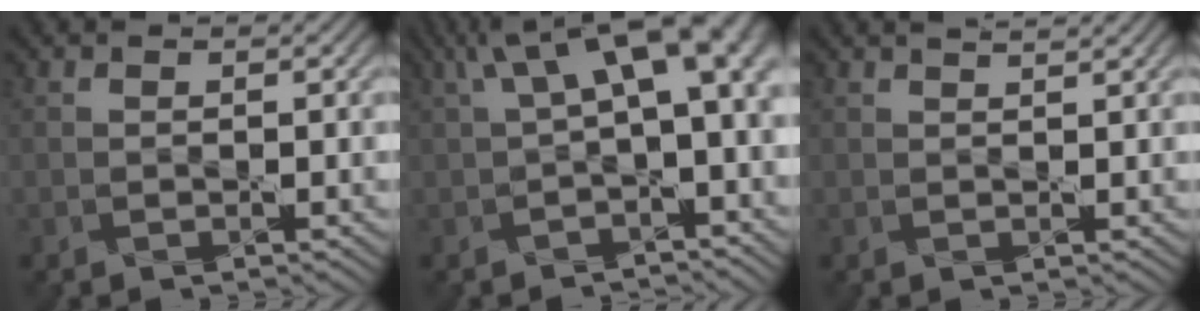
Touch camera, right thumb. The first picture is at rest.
{"total": 10.1, "force": [2.2, 4.2, 8.9], "torque": [-0.144, 0.011, 0.042]}
{"total": 1.4, "force": [1.2, 0.2, 0.6], "torque": [-0.011, -0.002, 0.013]}